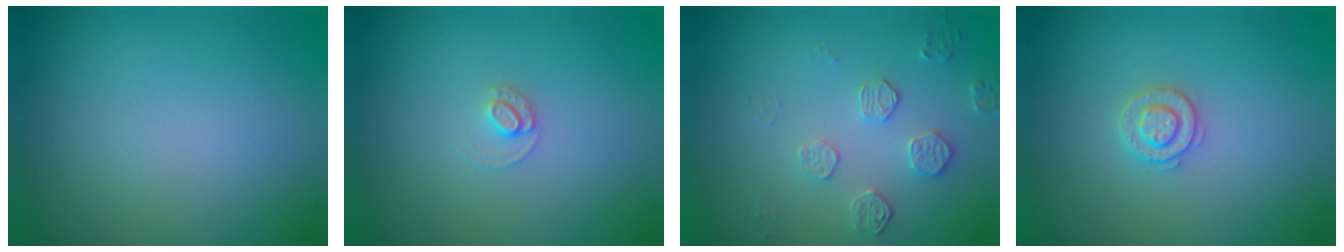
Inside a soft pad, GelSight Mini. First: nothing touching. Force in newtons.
{"total": 1.2, "press": 1.2, "slide": 0.0}
{"total": 1.9, "press": 1.3, "slide": 1.3}
{"total": 2.0, "press": 1.9, "slide": 0.4}